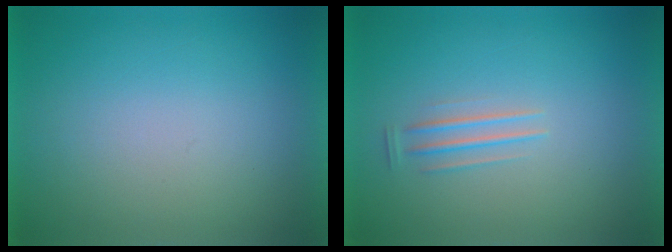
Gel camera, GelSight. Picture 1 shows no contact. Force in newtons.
{"total": 1.2}